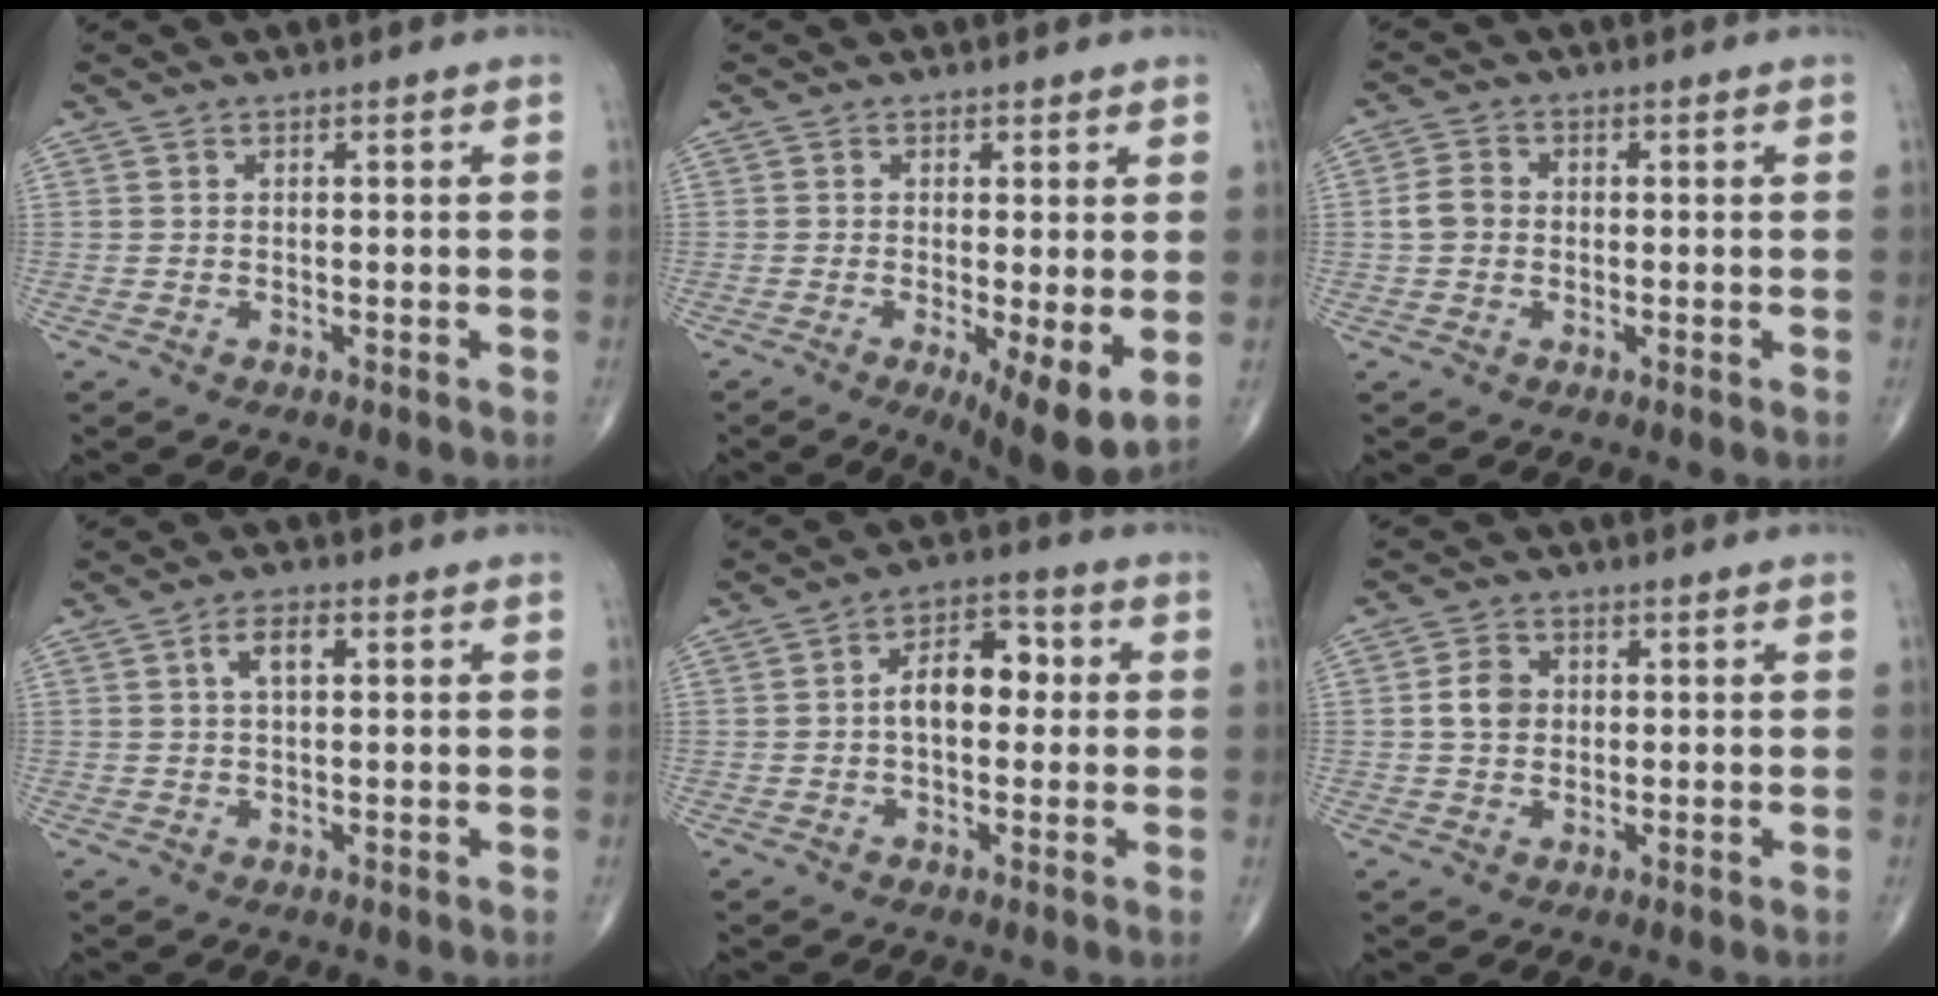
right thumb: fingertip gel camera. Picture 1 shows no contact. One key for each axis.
{"total": 8.4, "fx": -1.5, "fy": 2.2, "fz": 8.0, "tx": -0.124, "ty": -0.027, "tz": -0.022}
{"total": 3.6, "fx": -0.2, "fy": 3.0, "fz": 2.0, "tx": -0.036, "ty": 0.010, "tz": -0.009}
{"total": 4.0, "fx": 1.1, "fy": 1.8, "fz": 3.3, "tx": -0.059, "ty": 0.009, "tz": 0.018}
{"total": 8.6, "fx": 0.4, "fy": 5.2, "fz": 6.9, "tx": -0.088, "ty": 0.025, "tz": -0.003}
{"total": 4.5, "fx": 0.4, "fy": 3.6, "fz": 2.7, "tx": -0.039, "ty": 0.005, "tz": 0.004}